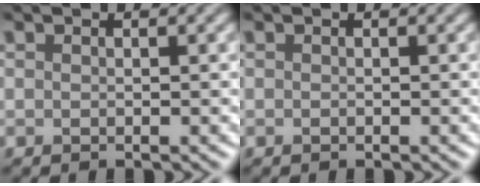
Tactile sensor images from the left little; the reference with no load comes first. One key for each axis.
{"total": 0.0}